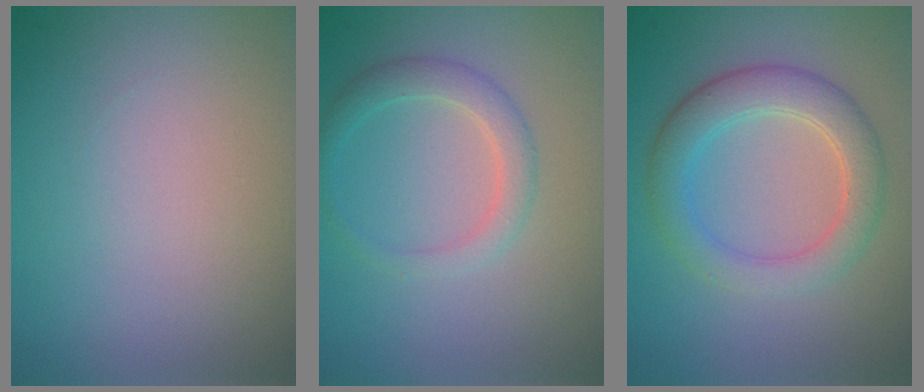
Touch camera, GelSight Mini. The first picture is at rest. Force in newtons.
{"total": 2.4, "press": 2.4, "slide": 0.1}
{"total": 4.5, "press": 4.5, "slide": 0.4}